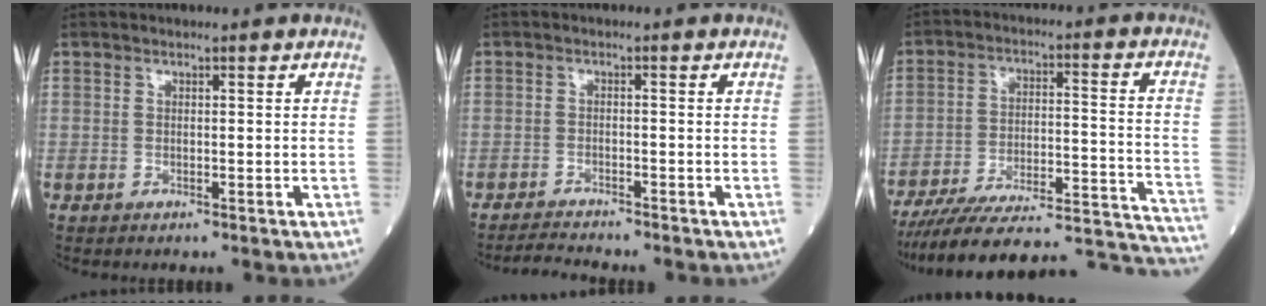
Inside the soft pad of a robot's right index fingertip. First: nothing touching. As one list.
[{"total": 3.7, "force": [-3.6, -0.2, 0.8], "torque": [-0.017, -0.015, -0.058]}, {"total": 28.8, "force": [-26.6, 2.7, 10.6], "torque": [-0.094, 0.002, -0.368]}]